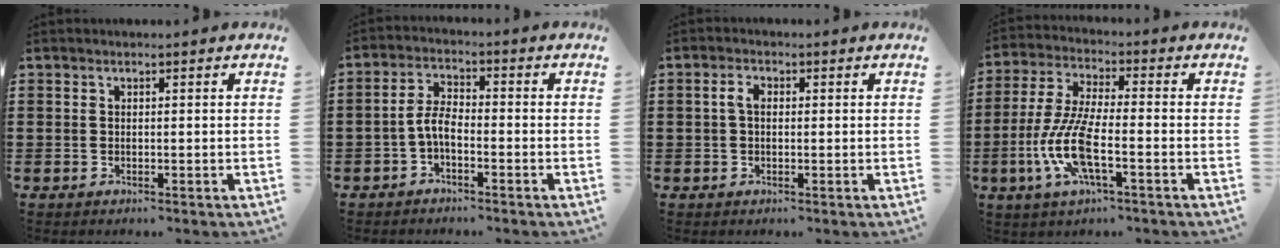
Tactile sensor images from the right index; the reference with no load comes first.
{"total": 4.0, "force": [-1.7, 1.7, 3.2], "torque": [-0.080, 0.003, -0.039]}
{"total": 2.2, "force": [0.2, 1.2, 1.8], "torque": [-0.044, 0.004, -0.001]}
{"total": 9.7, "force": [-3.4, 2.7, 8.7], "torque": [-0.206, -0.016, -0.070]}